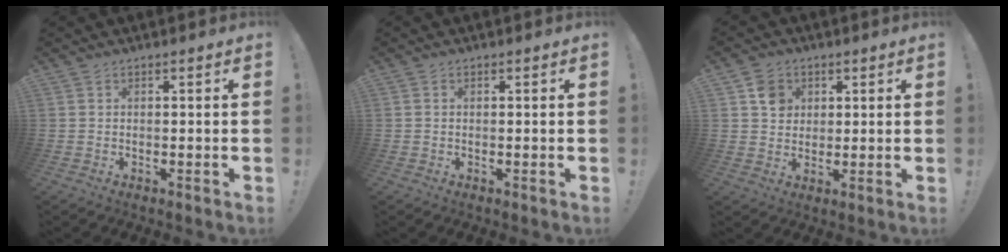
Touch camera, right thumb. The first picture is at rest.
{"total": 0.0}
{"total": 6.7, "force": [2.5, 5.9, 1.9], "torque": [-0.012, -0.007, 0.048]}